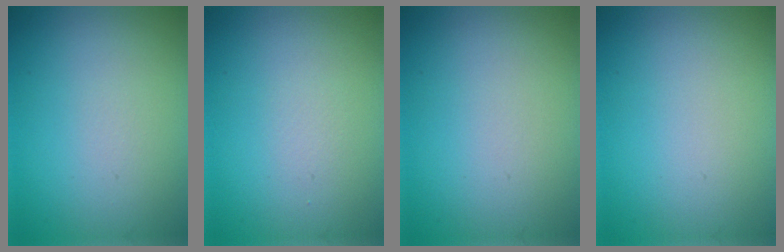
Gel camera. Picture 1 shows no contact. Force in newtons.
{"total": 0.6, "press": 0.6, "slide": 0.1}
{"total": 0.0}
{"total": 0.0}